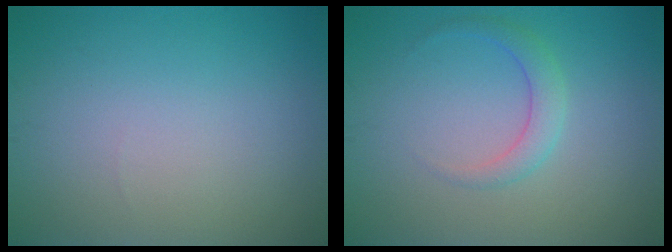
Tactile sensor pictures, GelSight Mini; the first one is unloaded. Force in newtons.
{"total": 2.0, "press": 2.0, "slide": 0.1}